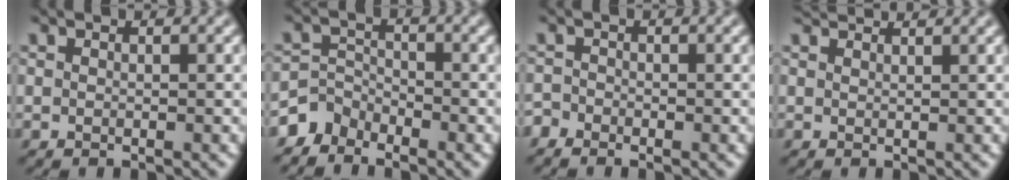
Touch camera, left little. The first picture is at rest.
{"total": 2.7, "force": [-2.4, 1.3, 0.0], "torque": [0.003, 0.010, -0.057]}
{"total": 1.3, "force": [-1.1, 0.7, 0.2], "torque": [-0.006, 0.005, -0.023]}
{"total": 2.0, "force": [2.0, 0.2, 0.4], "torque": [-0.013, 0.012, 0.033]}